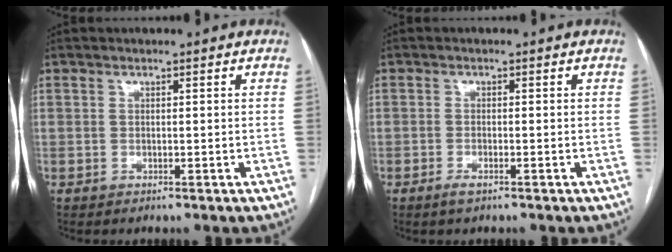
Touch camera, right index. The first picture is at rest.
{"total": 1.6, "force": [-1.1, 0.3, 1.1], "torque": [-0.025, -0.002, -0.019]}